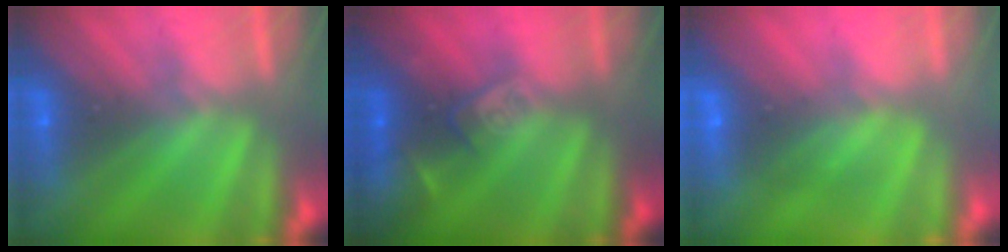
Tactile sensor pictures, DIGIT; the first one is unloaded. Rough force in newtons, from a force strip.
{"total": 2.4}
{"total": 2.7}